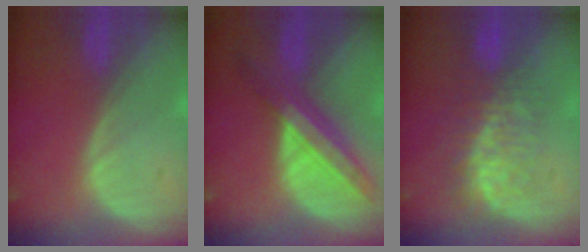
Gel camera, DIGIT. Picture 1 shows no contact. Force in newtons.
{"total": 8.2, "press": 7.3, "slide": 3.7}
{"total": 7.8, "press": 7.5, "slide": 2.1}